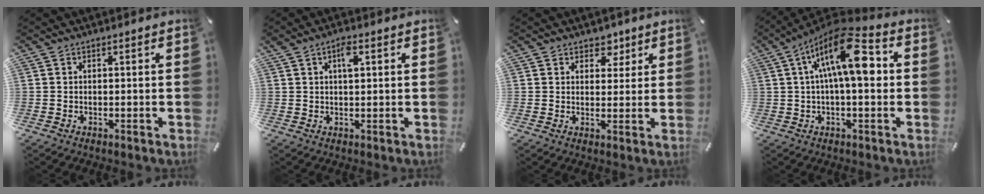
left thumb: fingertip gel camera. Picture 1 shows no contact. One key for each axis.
{"total": 3.4, "fx": 1.4, "fy": 1.4, "fz": 2.8, "tx": -0.052, "ty": 0.004, "tz": 0.021}
{"total": 4.7, "fx": 2.6, "fy": 3.7, "fz": 1.3, "tx": 0.004, "ty": -0.012, "tz": 0.039}
{"total": 16.4, "fx": 3.4, "fy": 6.4, "fz": 14.7, "tx": -0.247, "ty": -0.004, "tz": 0.053}